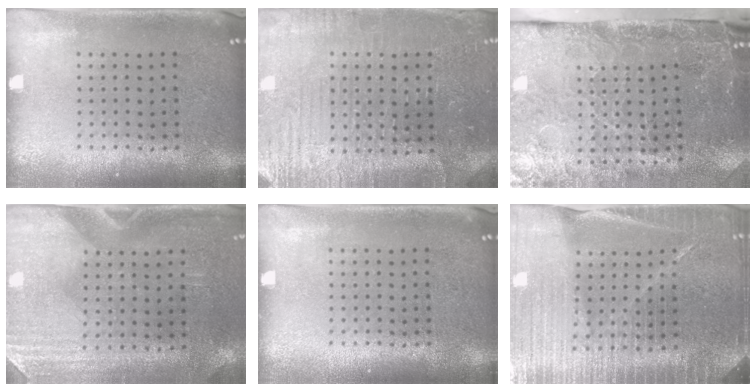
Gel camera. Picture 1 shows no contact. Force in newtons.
{"total": 3.5, "press": 3.5, "slide": 0.6}
{"total": 4.8, "press": 3.6, "slide": 3.1}
{"total": 2.9, "press": 2.5, "slide": 1.4}
{"total": 0.0}
{"total": 4.8, "press": 4.4, "slide": 1.9}